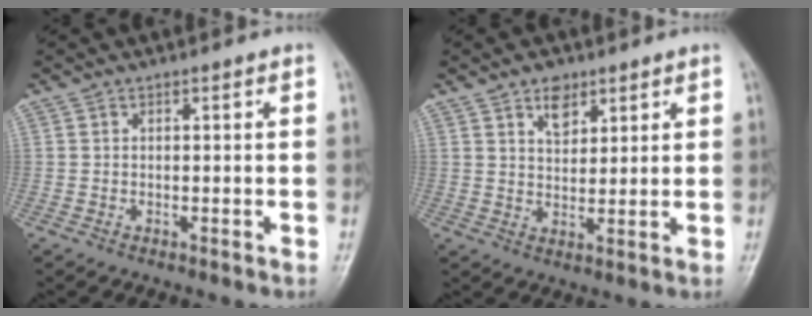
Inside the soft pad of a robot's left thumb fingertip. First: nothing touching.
{"total": 4.9, "force": [3.0, 3.0, 2.5], "torque": [-0.019, -0.020, 0.051]}